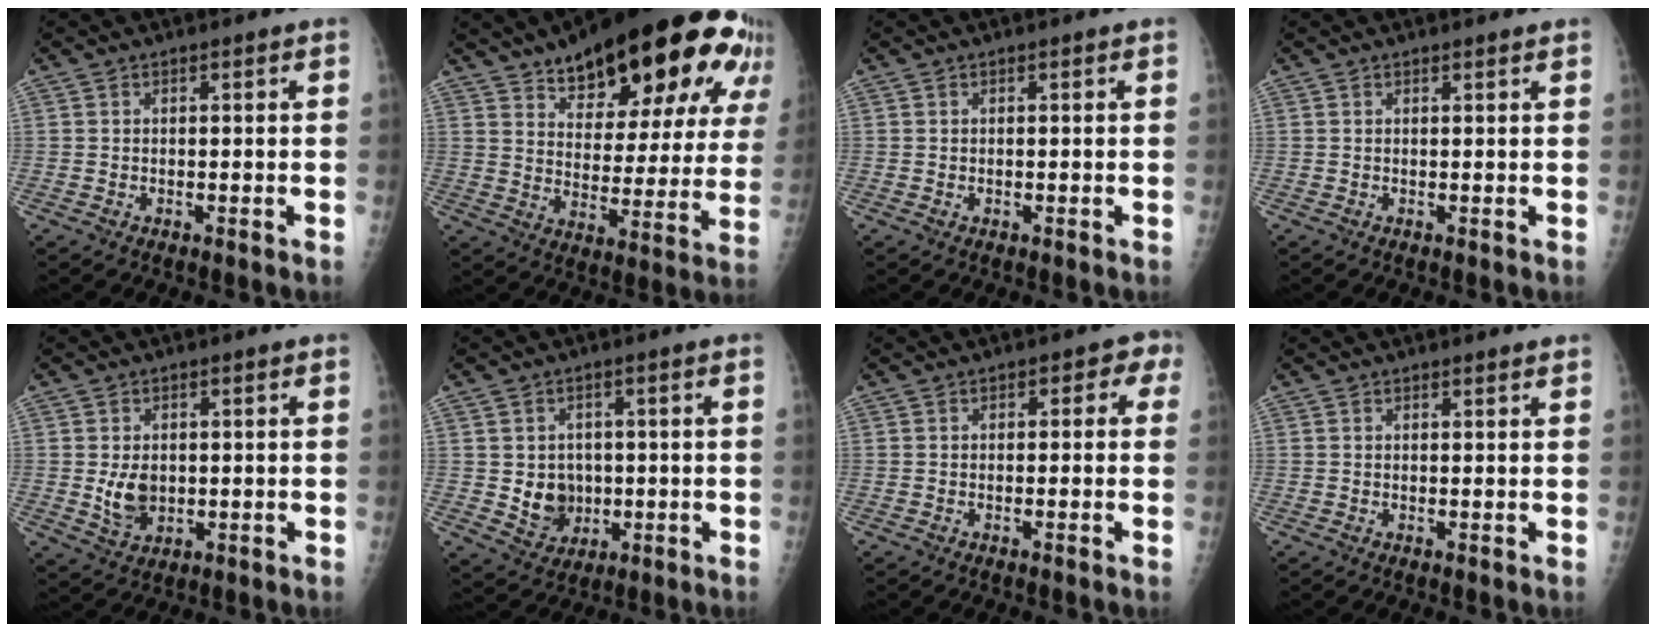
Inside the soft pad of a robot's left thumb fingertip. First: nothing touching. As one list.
[{"total": 27.3, "force": [17.9, 11.2, 17.3], "torque": [-0.214, -0.051, 0.249]}, {"total": 0.0}, {"total": 0.8, "force": [0.7, 0.1, 0.3], "torque": [-0.003, 0.001, 0.010]}, {"total": 5.3, "force": [-0.1, 3.9, 3.5], "torque": [-0.045, -0.008, 0.011]}, {"total": 6.8, "force": [-0.4, 6.0, 3.2], "torque": [-0.015, 0.001, 0.008]}, {"total": 3.1, "force": [0.3, 2.1, 2.3], "torque": [0.002, 0.012, -0.010]}, {"total": 1.3, "force": [1.1, 0.3, 0.5], "torque": [-0.001, 0.000, 0.014]}]